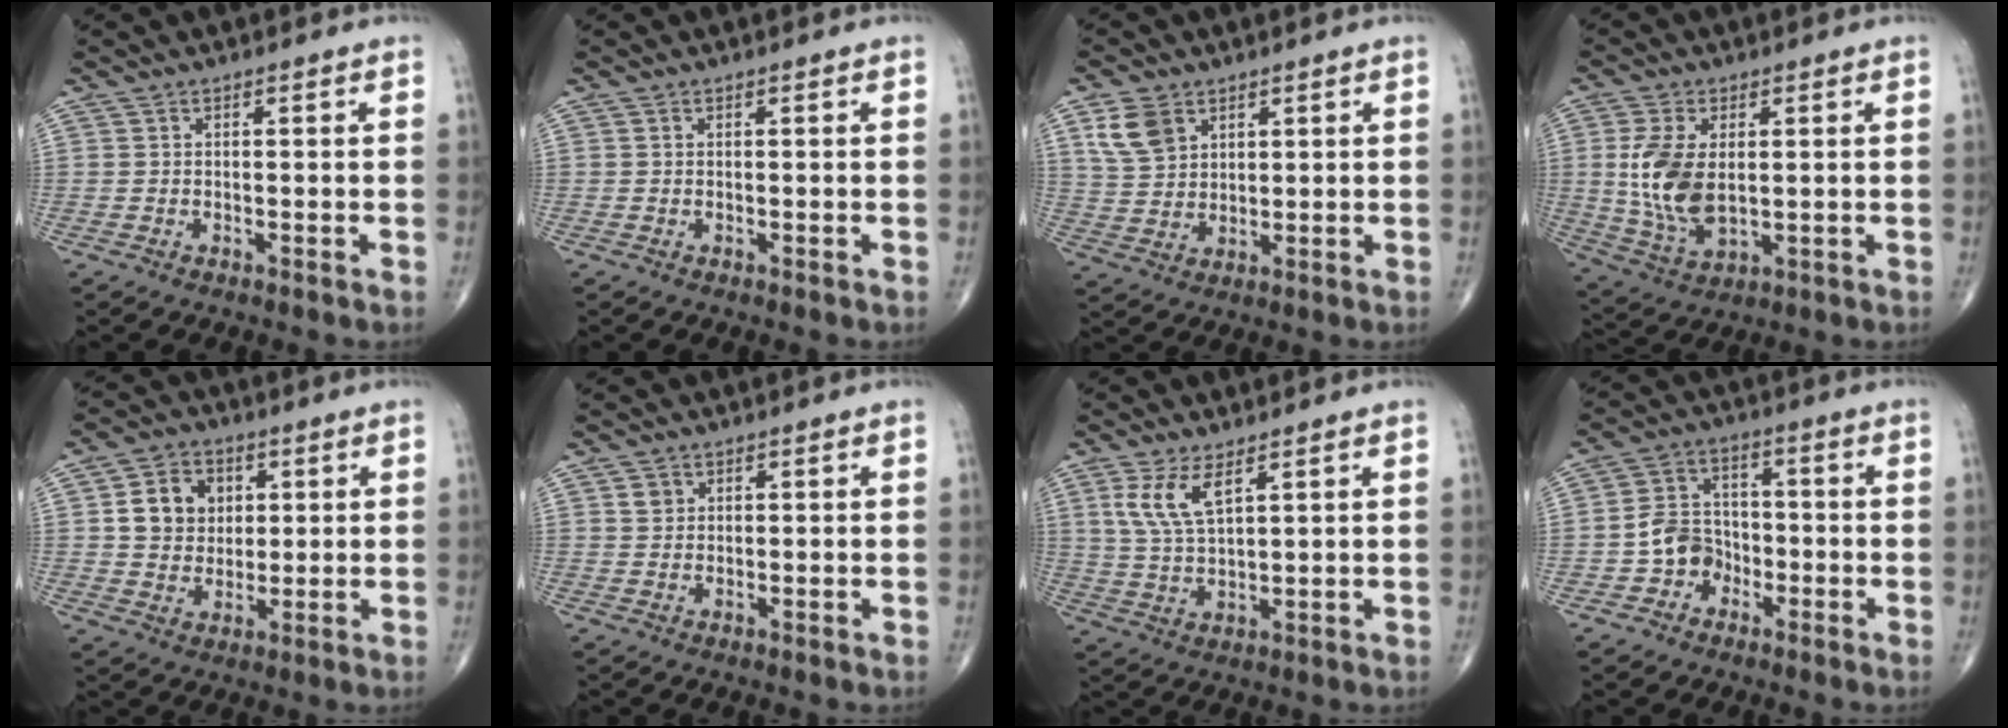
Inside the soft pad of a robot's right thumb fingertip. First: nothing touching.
{"total": 0.0}
{"total": 7.4, "force": [3.6, 5.1, 3.8], "torque": [-0.061, -0.011, 0.076]}
{"total": 11.6, "force": [1.1, 6.5, 9.5], "torque": [-0.196, -0.011, 0.031]}
{"total": 9.2, "force": [2.0, 7.7, 4.6], "torque": [-0.043, -0.005, 0.034]}
{"total": 1.8, "force": [0.7, 1.5, 0.6], "torque": [-0.001, -0.003, 0.011]}
{"total": 7.6, "force": [3.6, 3.1, 5.9], "torque": [-0.119, -0.010, 0.081]}
{"total": 7.2, "force": [-2.6, 6.1, 2.9], "torque": [-0.023, 0.035, -0.055]}